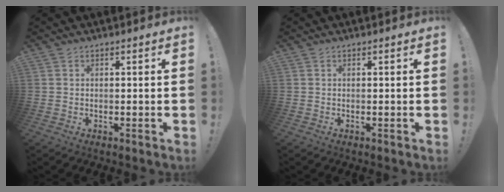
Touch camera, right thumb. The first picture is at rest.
{"total": 0.0}